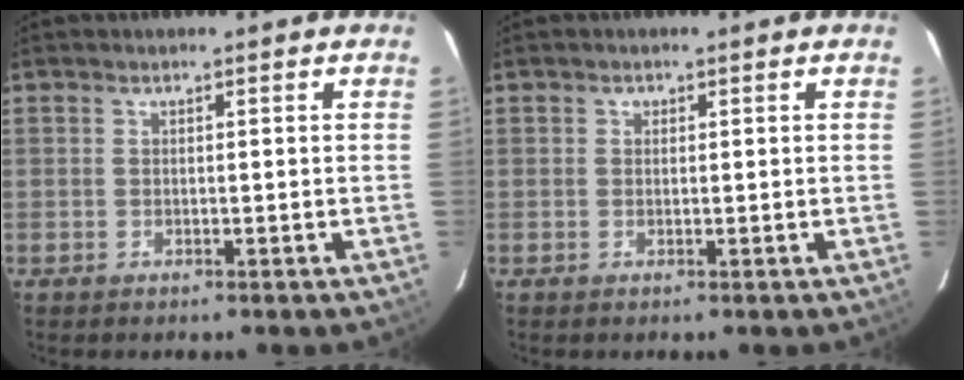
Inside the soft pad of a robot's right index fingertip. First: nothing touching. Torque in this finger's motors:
{"motor_torque": [0.01, 0.00, 0.00, 0.01]}